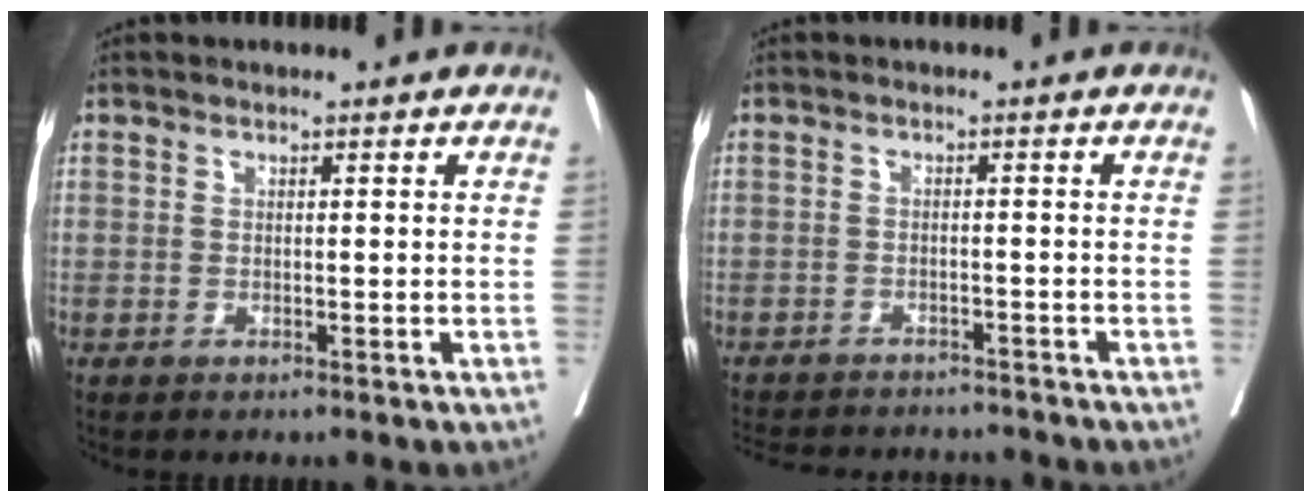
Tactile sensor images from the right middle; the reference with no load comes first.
{"total": 12.2, "force": [-11.4, 2.9, 3.4], "torque": [-0.070, 0.002, -0.149]}